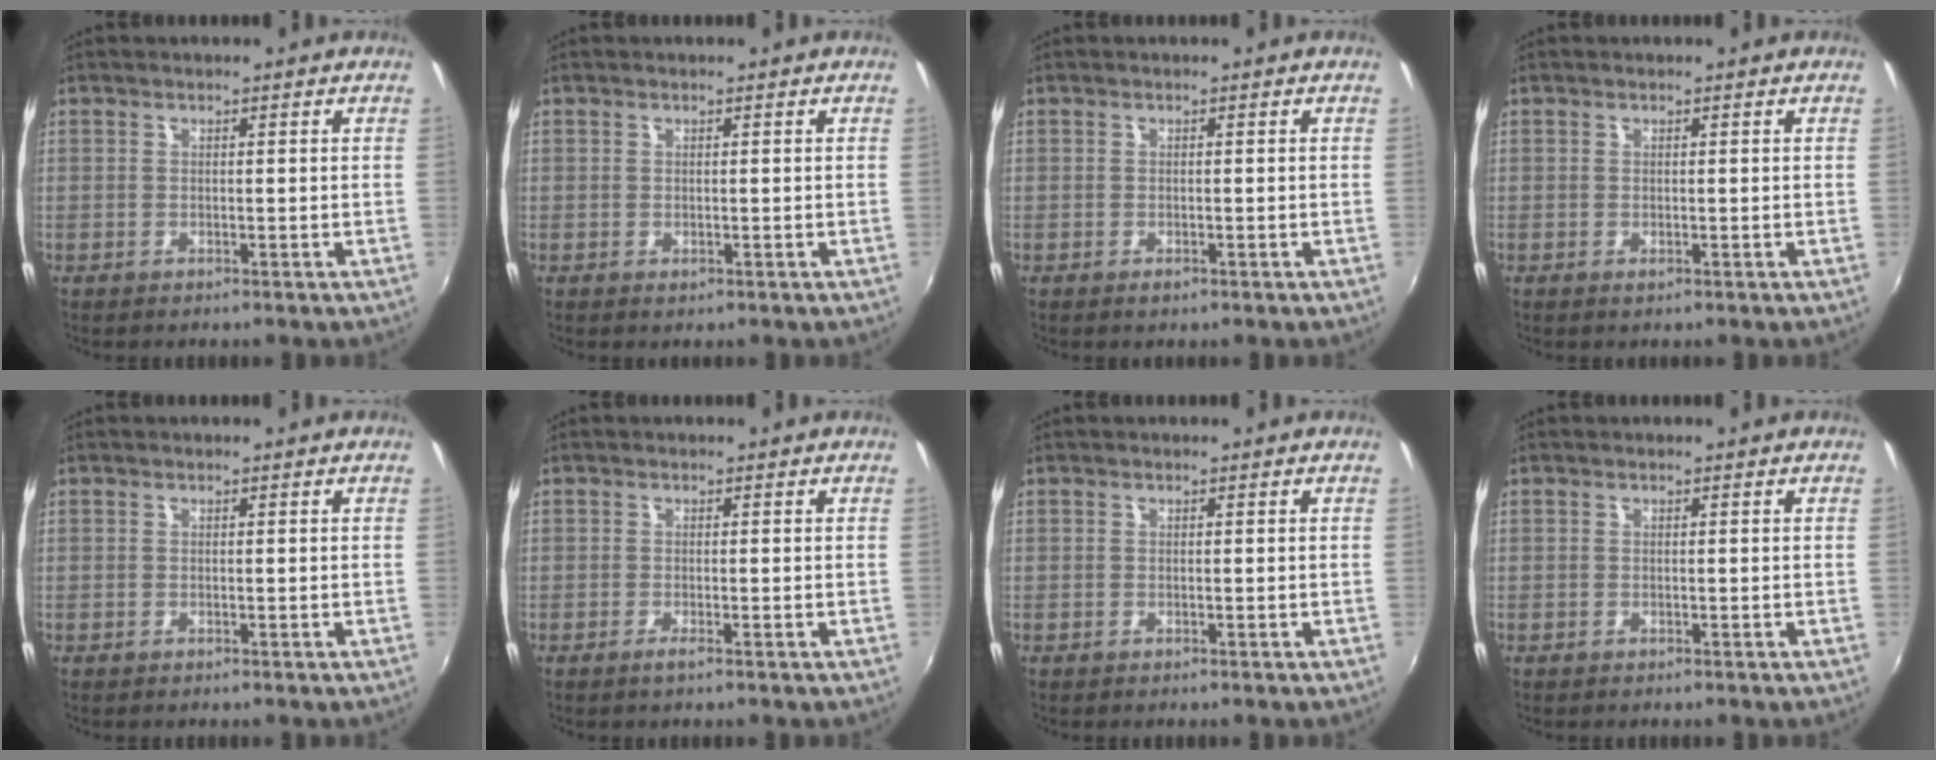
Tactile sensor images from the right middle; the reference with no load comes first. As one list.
[{"total": 0.0}, {"total": 0.7, "force": [-0.5, 0.3, 0.4], "torque": [-0.007, -0.002, -0.008]}, {"total": 0.0}, {"total": 0.0}, {"total": 1.0, "force": [-0.6, -0.3, 0.8], "torque": [-0.016, -0.002, -0.012]}, {"total": 0.0}, {"total": 0.0}]